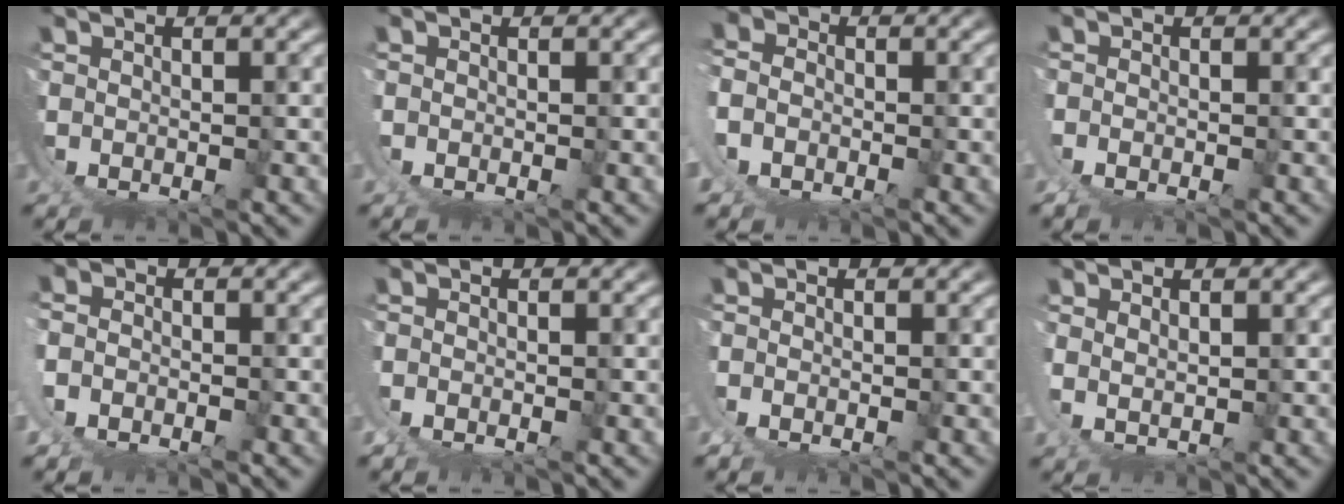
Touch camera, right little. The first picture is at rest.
{"total": 0.0}
{"total": 4.8, "force": [1.2, 4.2, 2.1], "torque": [-0.065, -0.006, 0.014]}
{"total": 1.4, "force": [-0.4, 1.0, 0.9], "torque": [-0.022, -0.005, -0.008]}
{"total": 3.6, "force": [0.5, 3.2, 1.7], "torque": [-0.052, -0.008, 0.006]}
{"total": 0.7, "force": [0.1, 0.3, 0.7], "torque": [-0.016, -0.003, 0.002]}
{"total": 1.0, "force": [0.0, 0.5, 0.8], "torque": [-0.019, -0.004, 0.000]}
{"total": 2.0, "force": [1.7, -0.1, 1.1], "torque": [-0.031, -0.006, 0.036]}